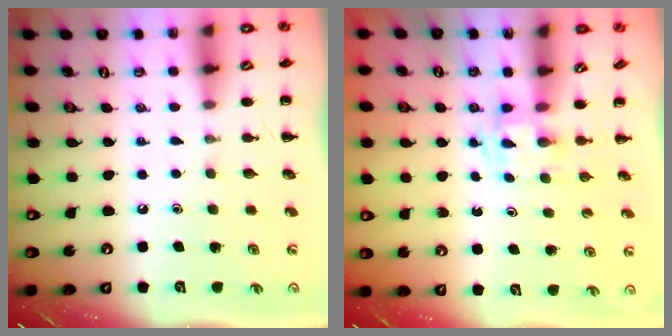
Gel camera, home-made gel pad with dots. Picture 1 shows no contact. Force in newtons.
{"total": 2.5, "press": 2.1, "slide": 1.2}